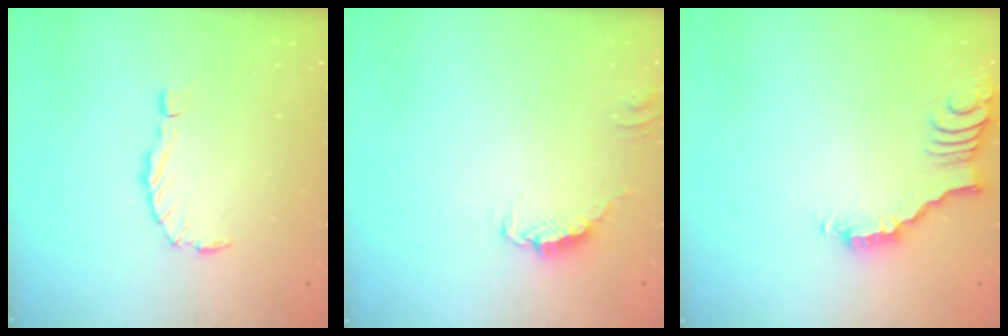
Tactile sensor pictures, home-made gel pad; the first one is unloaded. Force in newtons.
{"total": 0.0}
{"total": 2.6, "press": 2.6, "slide": 0.4}